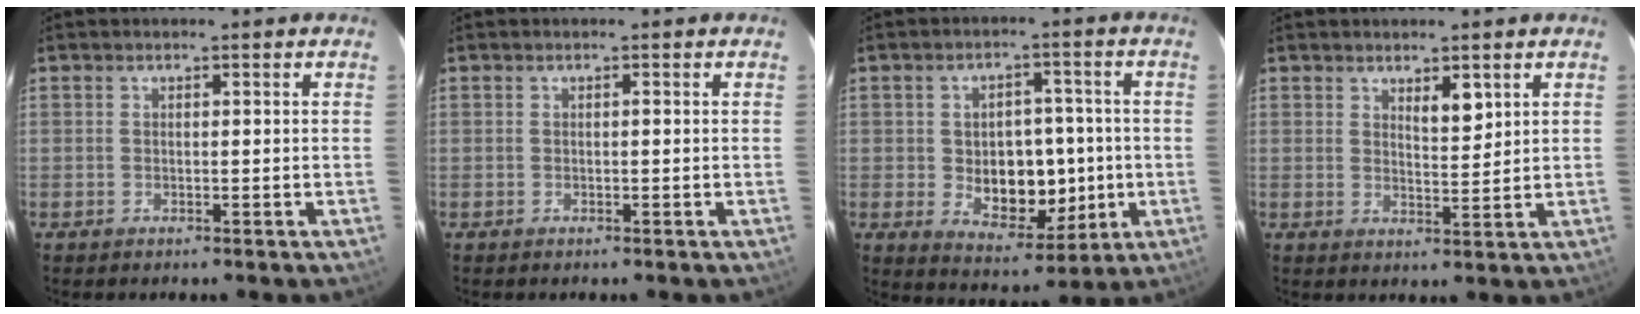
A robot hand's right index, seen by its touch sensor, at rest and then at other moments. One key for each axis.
{"total": 0.0}
{"total": 10.5, "fx": -0.9, "fy": 6.4, "fz": 8.2, "tx": -0.121, "ty": 0.012, "tz": 0.002}
{"total": 3.1, "fx": 1.9, "fy": 0.8, "fz": 2.3, "tx": -0.041, "ty": -0.006, "tz": 0.035}